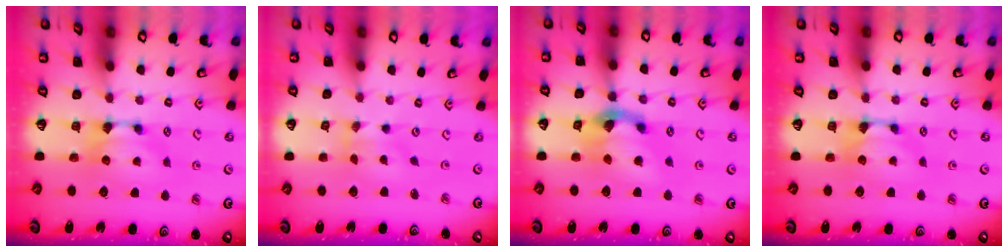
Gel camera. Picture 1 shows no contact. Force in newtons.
{"total": 1.7, "press": 1.3, "slide": 1.1}
{"total": 6.2, "press": 5.8, "slide": 2.1}
{"total": 0.9, "press": 0.3, "slide": 0.8}